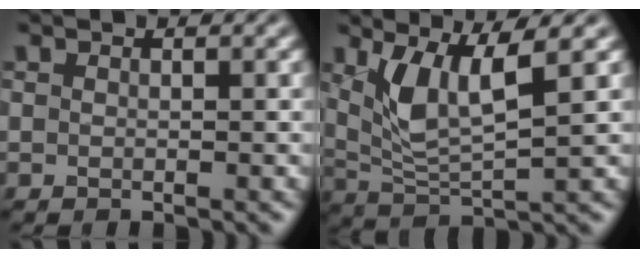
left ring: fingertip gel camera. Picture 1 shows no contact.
{"total": 5.4, "force": [1.9, 1.7, 4.8], "torque": [-0.108, -0.008, 0.046]}